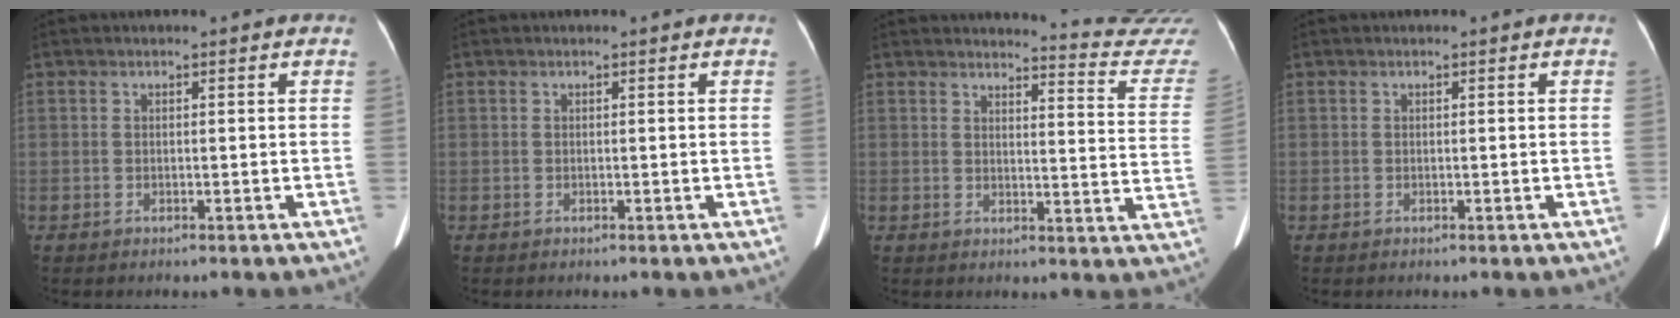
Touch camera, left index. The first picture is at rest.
{"total": 0.0}
{"total": 15.4, "force": [15.3, -1.0, 1.0], "torque": [0.006, -0.139, 0.140]}
{"total": 0.0}